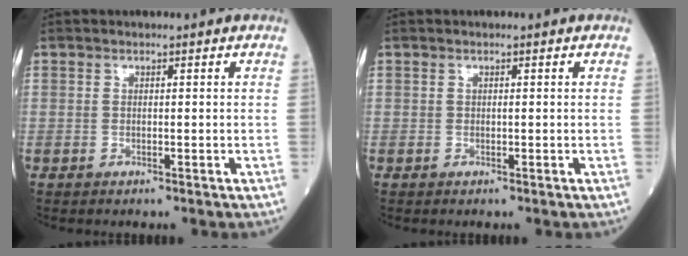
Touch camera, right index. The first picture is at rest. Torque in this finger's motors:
{"motor_torque": [-0.01, 0.01, -0.03, 0.02]}